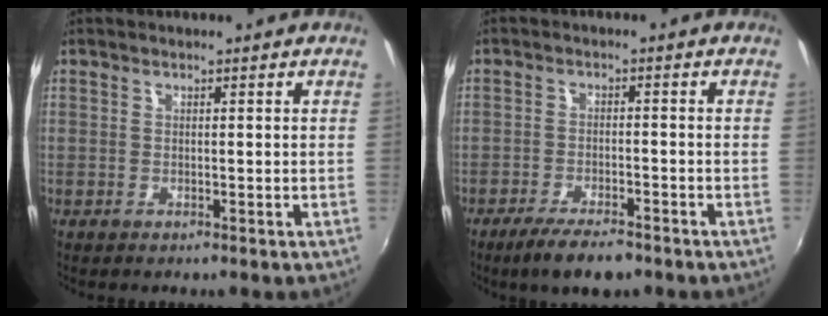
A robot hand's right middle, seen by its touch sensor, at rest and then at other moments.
{"total": 7.2, "force": [-5.5, 1.7, 4.3], "torque": [-0.099, -0.014, -0.094]}